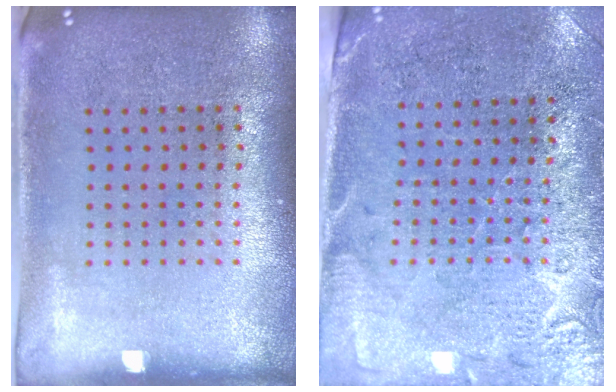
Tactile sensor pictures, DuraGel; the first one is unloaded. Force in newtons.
{"total": 2.9, "press": 2.6, "slide": 1.2}